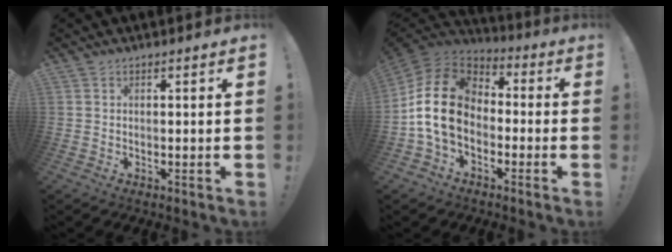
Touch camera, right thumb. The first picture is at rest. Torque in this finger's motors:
{"motor_torque": [0.33, 0.79, 1.90, -0.87, 0.20]}